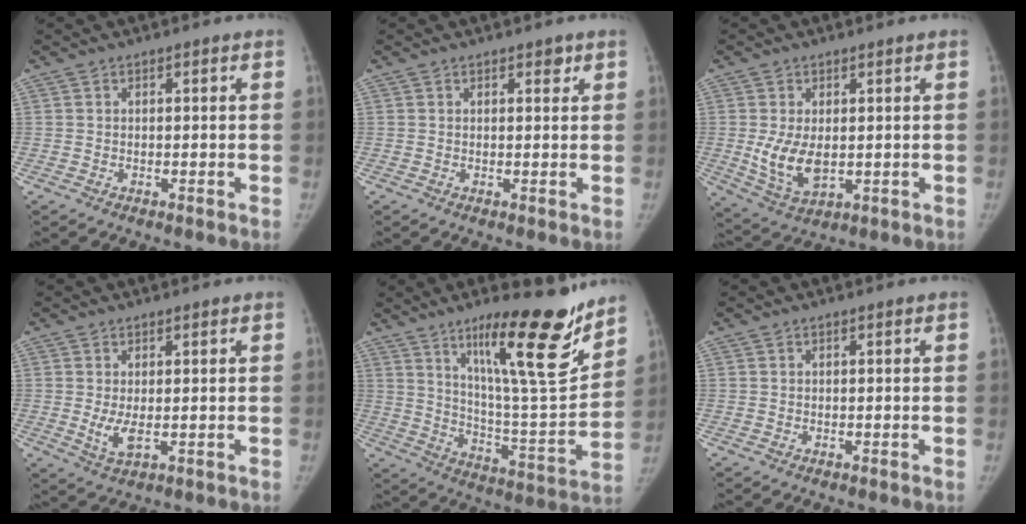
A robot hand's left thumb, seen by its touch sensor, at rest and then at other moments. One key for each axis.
{"total": 1.3, "fx": 0.9, "fy": 0.7, "fz": 0.7, "tx": 0.002, "ty": -0.004, "tz": 0.009}
{"total": 8.0, "fx": 0.0, "fy": 4.5, "fz": 6.6, "tx": -0.117, "ty": -0.017, "tz": 0.015}
{"total": 3.8, "fx": 0.3, "fy": 1.4, "fz": 3.5, "tx": -0.069, "ty": -0.010, "tz": 0.014}
{"total": 22.0, "fx": 14.7, "fy": 3.9, "fz": 15.9, "tx": -0.212, "ty": -0.091, "tz": 0.243}
{"total": 0.0}